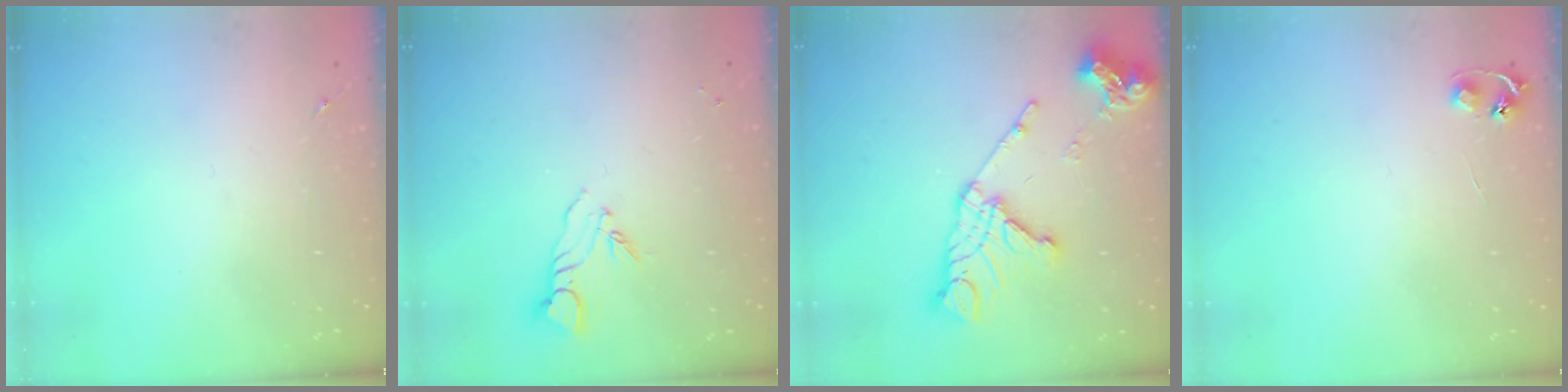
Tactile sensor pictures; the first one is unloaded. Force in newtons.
{"total": 4.9, "press": 4.9, "slide": 0.1}
{"total": 17.0, "press": 16.9, "slide": 1.8}
{"total": 4.8, "press": 4.7, "slide": 0.5}